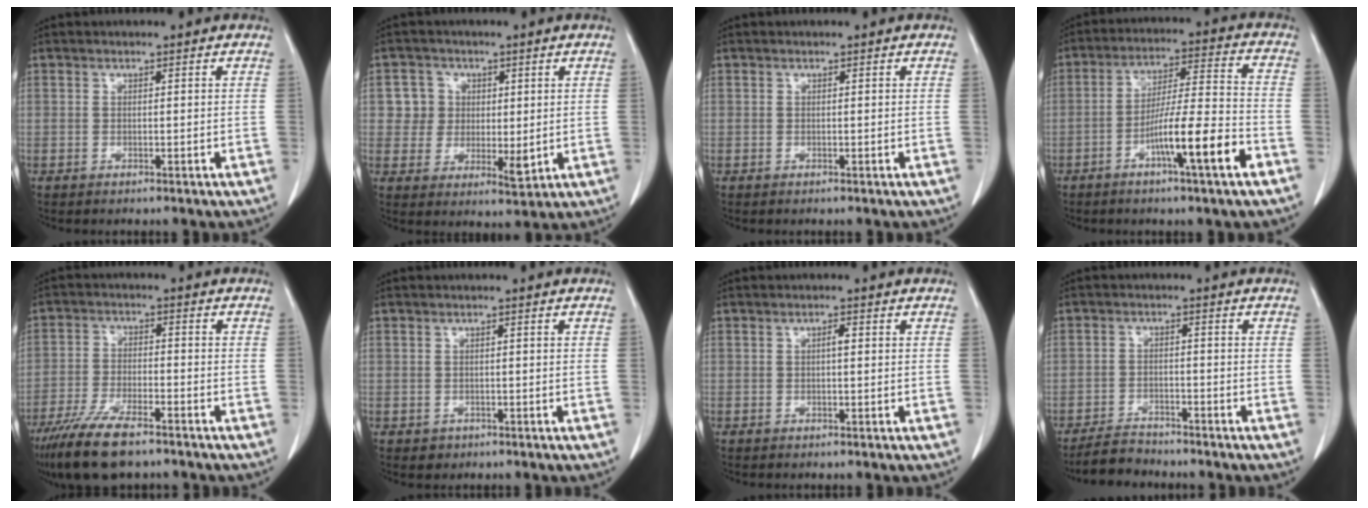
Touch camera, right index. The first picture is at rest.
{"total": 6.6, "force": [1.7, 6.0, 2.0], "torque": [-0.026, 0.008, 0.037]}
{"total": 0.0}
{"total": 12.4, "force": [-5.7, -0.1, 11.0], "torque": [-0.182, 0.001, -0.098]}
{"total": 11.3, "force": [-8.4, 2.9, 6.9], "torque": [-0.127, -0.023, -0.148]}
{"total": 1.5, "force": [-0.5, 1.4, 0.1], "torque": [0.005, 0.005, -0.003]}
{"total": 1.2, "force": [0.2, 0.3, 1.1], "torque": [-0.017, 0.004, 0.002]}
{"total": 3.9, "force": [-3.7, 1.3, 0.2], "torque": [-0.007, -0.004, -0.067]}